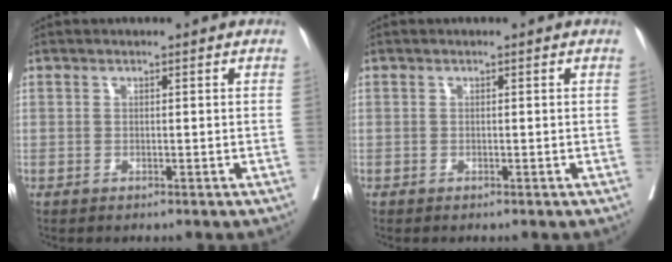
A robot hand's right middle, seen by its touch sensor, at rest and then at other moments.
{"total": 0.0}